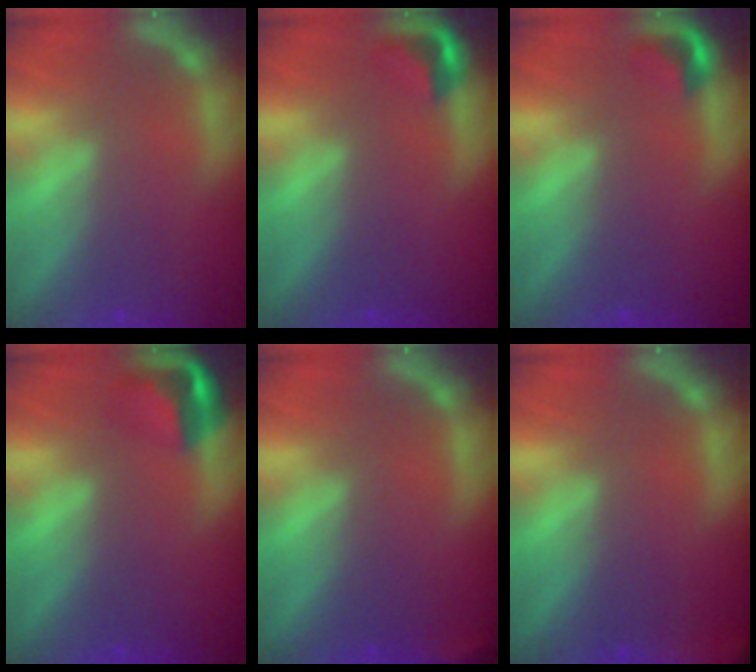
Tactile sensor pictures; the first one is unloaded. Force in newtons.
{"total": 2.4}
{"total": 1.9}
{"total": 3.9}
{"total": 1.9}
{"total": 7.5}